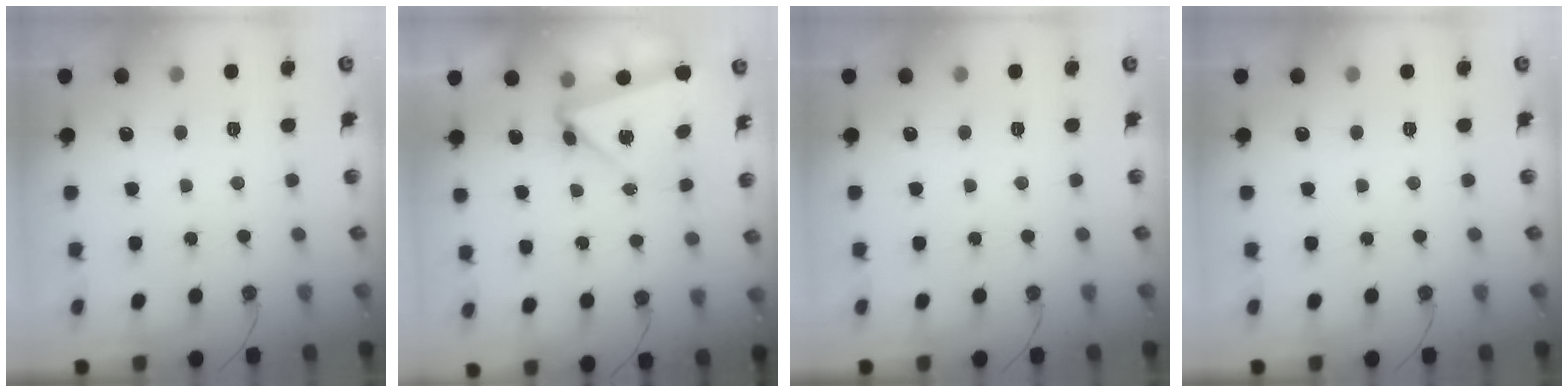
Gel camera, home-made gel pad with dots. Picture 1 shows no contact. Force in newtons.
{"total": 6.2, "press": 6.1, "slide": 0.9}
{"total": 0.0}
{"total": 0.0}